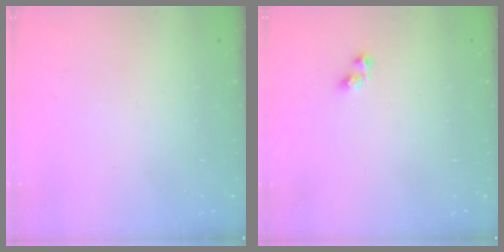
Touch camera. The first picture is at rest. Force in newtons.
{"total": 2.9, "press": 2.6, "slide": 1.3}